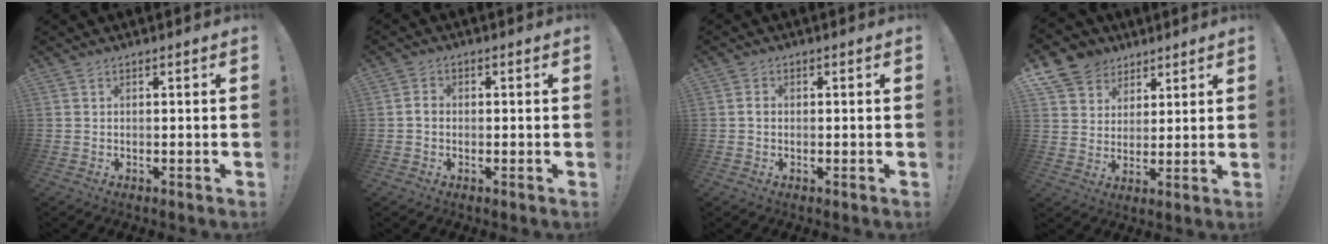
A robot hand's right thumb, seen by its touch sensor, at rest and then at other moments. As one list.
[{"total": 1.9, "force": [-0.3, 1.7, 0.9], "torque": [-0.009, 0.004, -0.007]}, {"total": 1.0, "force": [0.0, 1.0, 0.4], "torque": [0.000, 0.002, -0.002]}, {"total": 9.1, "force": [5.5, 7.2, 1.3], "torque": [-0.023, -0.038, 0.111]}]